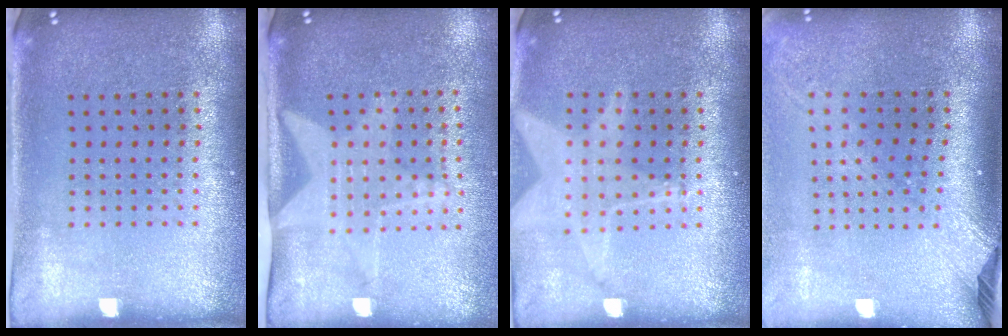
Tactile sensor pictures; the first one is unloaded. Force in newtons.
{"total": 2.0, "press": 1.5, "slide": 1.3}
{"total": 1.3, "press": 1.3, "slide": 0.1}
{"total": 2.4, "press": 1.8, "slide": 1.6}